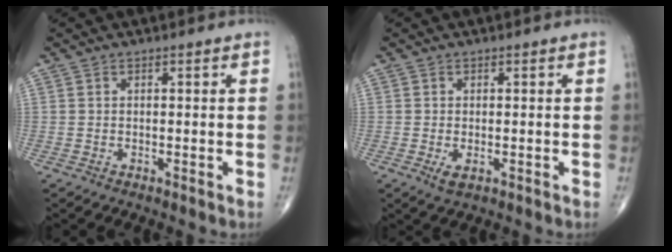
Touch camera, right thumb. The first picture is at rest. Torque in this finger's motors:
{"motor_torque": [-0.24, 0.18, 0.16, 0.18, 0.06]}